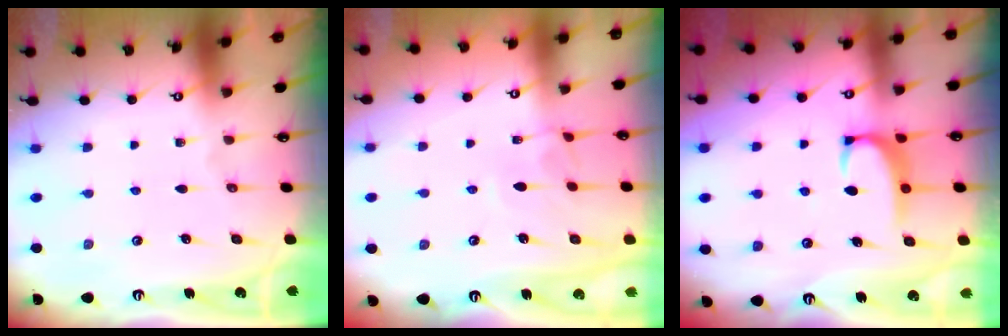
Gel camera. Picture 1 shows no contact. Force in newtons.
{"total": 3.2, "press": 3.2, "slide": 0.2}
{"total": 2.3, "press": 2.3, "slide": 0.6}